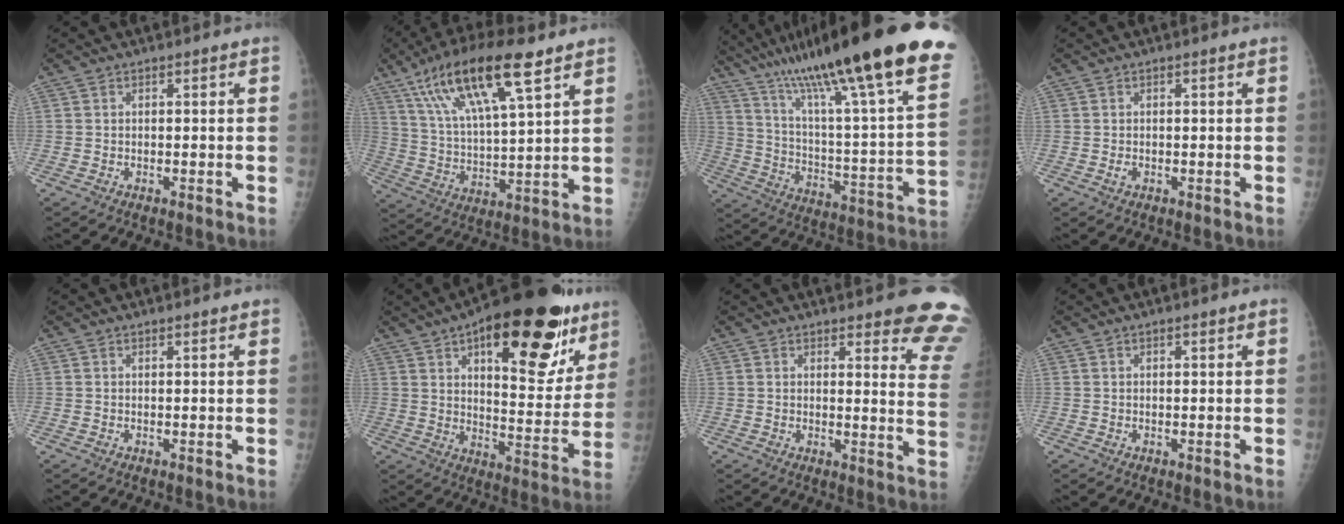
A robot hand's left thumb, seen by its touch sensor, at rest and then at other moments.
{"total": 19.3, "force": [10.9, 4.9, 15.2], "torque": [-0.273, -0.022, 0.204]}
{"total": 36.2, "force": [24.5, 4.7, 26.2], "torque": [-0.358, -0.058, 0.378]}
{"total": 0.8, "force": [-0.1, 0.5, 0.6], "torque": [-0.009, -0.001, 0.000]}
{"total": 1.0, "force": [0.9, 0.1, 0.4], "torque": [-0.002, 0.001, 0.014]}
{"total": 27.6, "force": [14.5, 11.3, 20.6], "torque": [-0.252, -0.032, 0.212]}
{"total": 12.5, "force": [10.6, 2.6, 6.0], "torque": [-0.028, -0.081, 0.097]}
{"total": 0.8, "force": [0.5, 0.2, 0.6], "torque": [-0.008, 0.000, 0.008]}